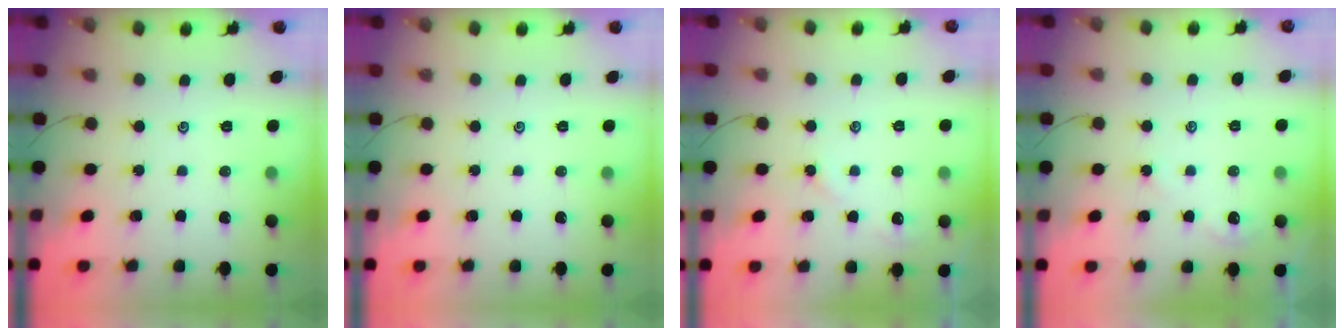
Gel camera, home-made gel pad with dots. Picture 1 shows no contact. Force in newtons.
{"total": 0.0}
{"total": 2.8, "press": 2.8, "slide": 0.5}
{"total": 1.4, "press": 1.3, "slide": 0.4}